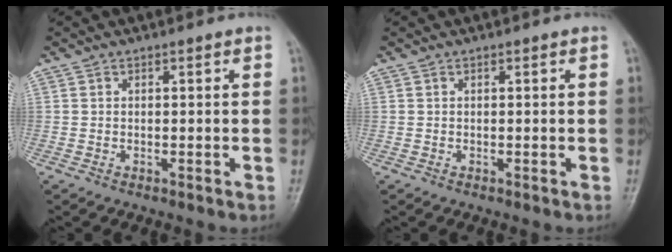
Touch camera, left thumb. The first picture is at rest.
{"total": 0.0}